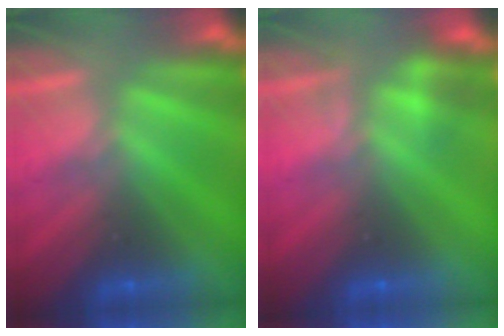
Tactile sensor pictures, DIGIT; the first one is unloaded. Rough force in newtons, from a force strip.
{"total": 2.3}